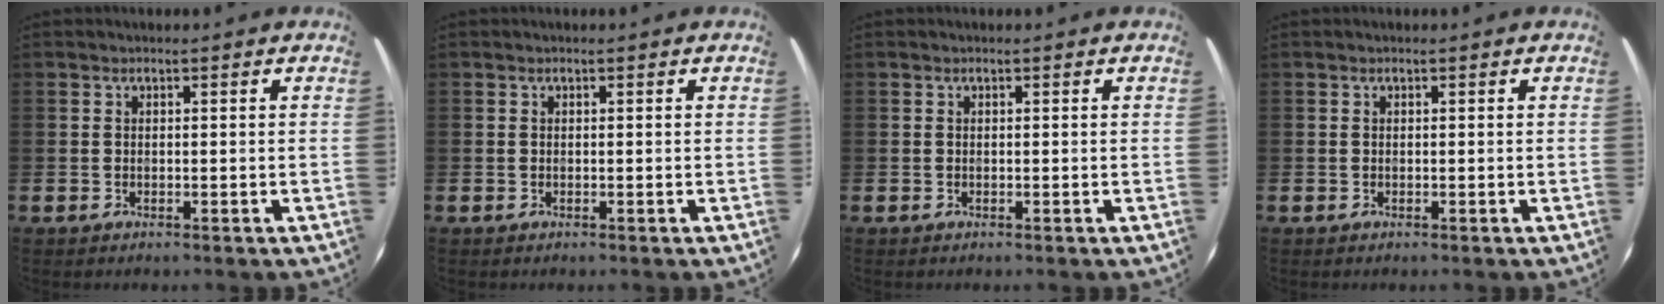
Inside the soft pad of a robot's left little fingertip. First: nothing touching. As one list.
[{"total": 0.0}, {"total": 0.0}, {"total": 0.0}]